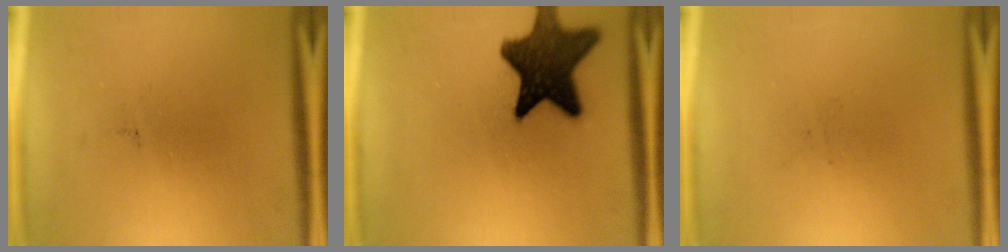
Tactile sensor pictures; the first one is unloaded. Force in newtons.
{"total": 13.6}
{"total": 0.0}